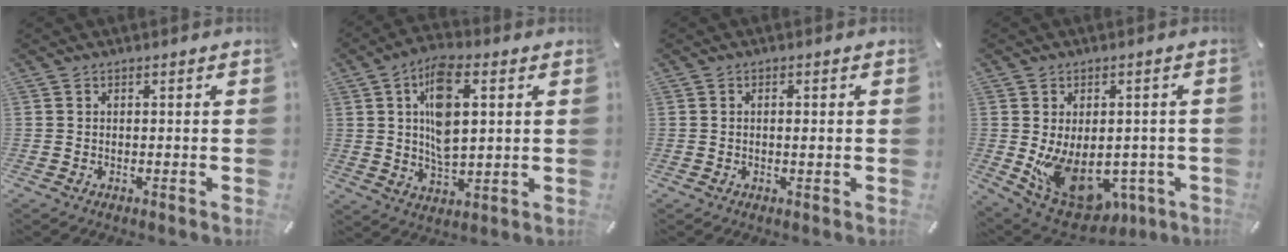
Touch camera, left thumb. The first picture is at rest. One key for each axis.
{"total": 12.0, "fx": 3.0, "fy": 6.1, "fz": 9.9, "tx": -0.180, "ty": 0.003, "tz": 0.051}
{"total": 1.1, "fx": 0.1, "fy": 0.4, "fz": 1.0, "tx": -0.021, "ty": 0.000, "tz": 0.002}
{"total": 12.3, "fx": -2.7, "fy": 9.1, "fz": 7.8, "tx": -0.101, "ty": -0.010, "tz": -0.033}